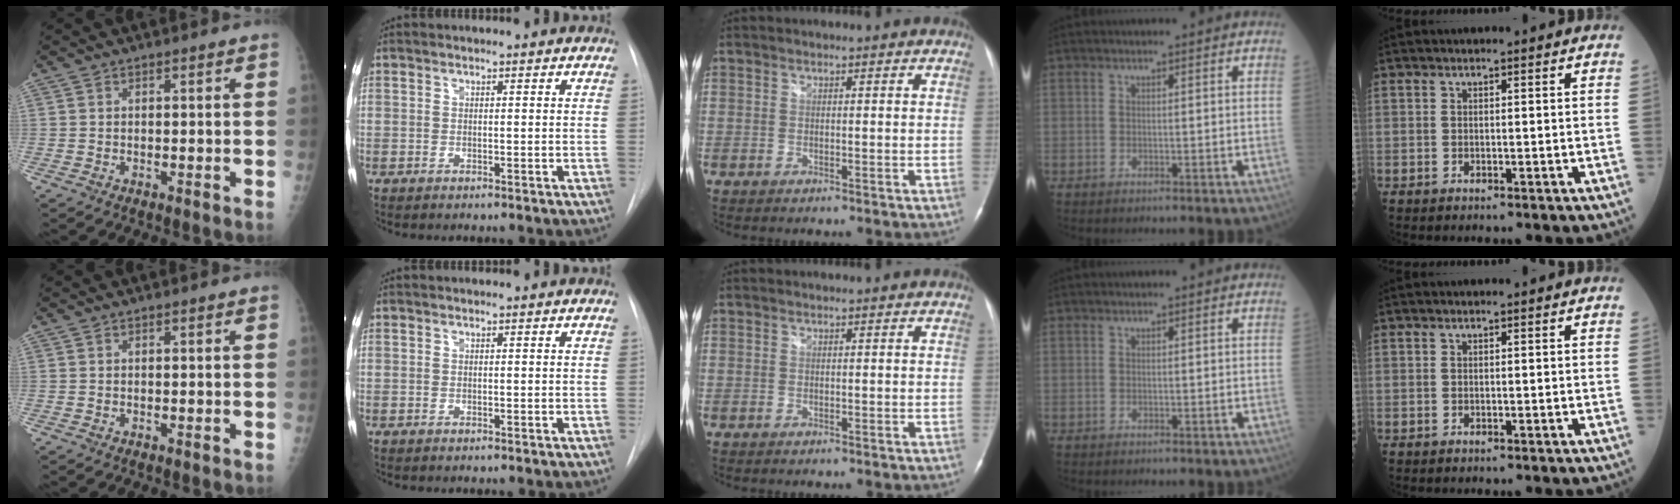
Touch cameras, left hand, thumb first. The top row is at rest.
{}